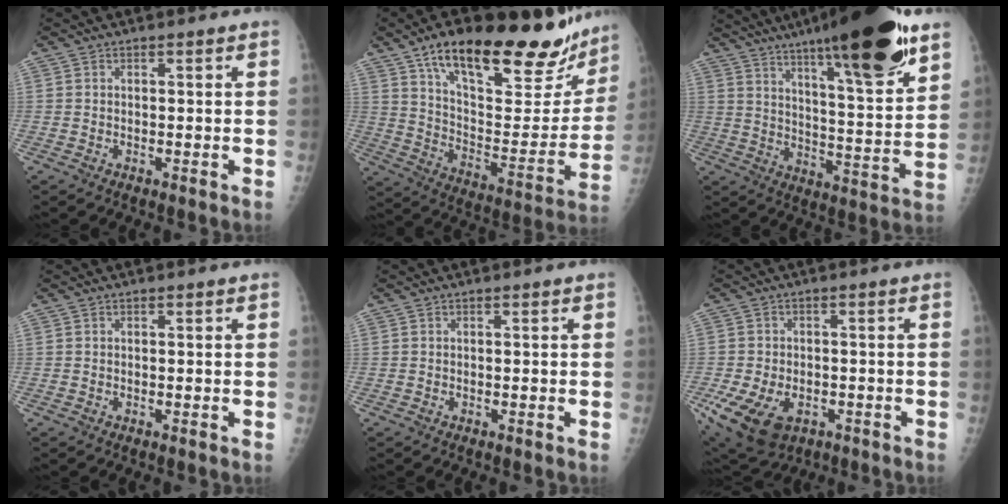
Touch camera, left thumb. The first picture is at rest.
{"total": 31.2, "force": [21.3, 10.6, 20.1], "torque": [-0.268, -0.057, 0.326]}
{"total": 25.3, "force": [16.6, 4.1, 18.7], "torque": [-0.274, -0.058, 0.257]}
{"total": 0.0}
{"total": 0.0}
{"total": 13.2, "force": [-5.3, 8.9, 8.1], "torque": [-0.170, 0.003, -0.075]}